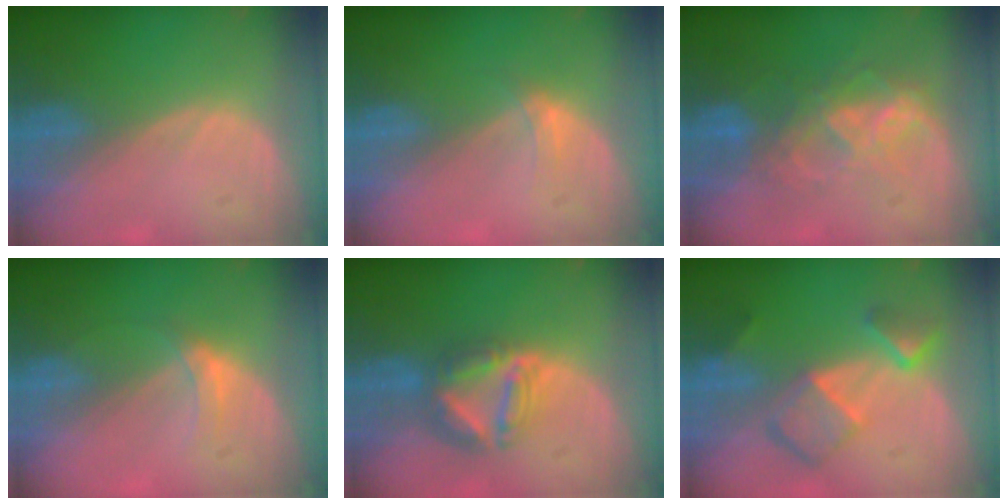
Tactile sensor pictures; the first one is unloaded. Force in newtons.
{"total": 1.9, "press": 1.5, "slide": 1.1}
{"total": 6.9, "press": 6.6, "slide": 1.9}
{"total": 2.9, "press": 2.5, "slide": 1.5}
{"total": 7.7, "press": 6.7, "slide": 3.7}
{"total": 7.7, "press": 6.7, "slide": 3.8}